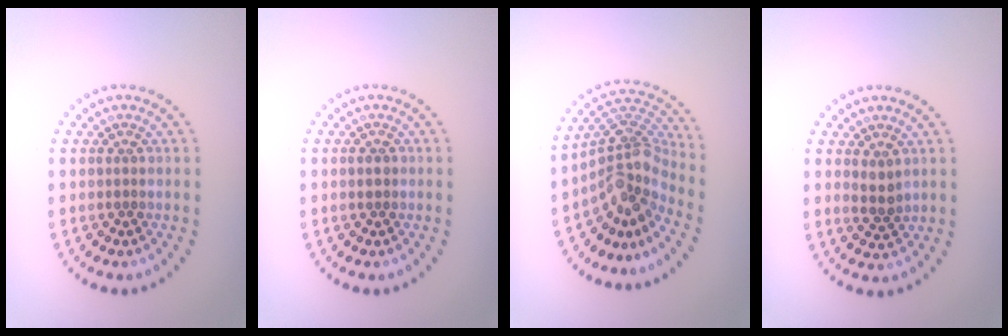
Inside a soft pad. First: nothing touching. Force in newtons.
{"total": 1.1, "press": 1.0, "slide": 0.3}
{"total": 4.6, "press": 3.1, "slide": 3.4}
{"total": 1.6, "press": 1.4, "slide": 0.7}